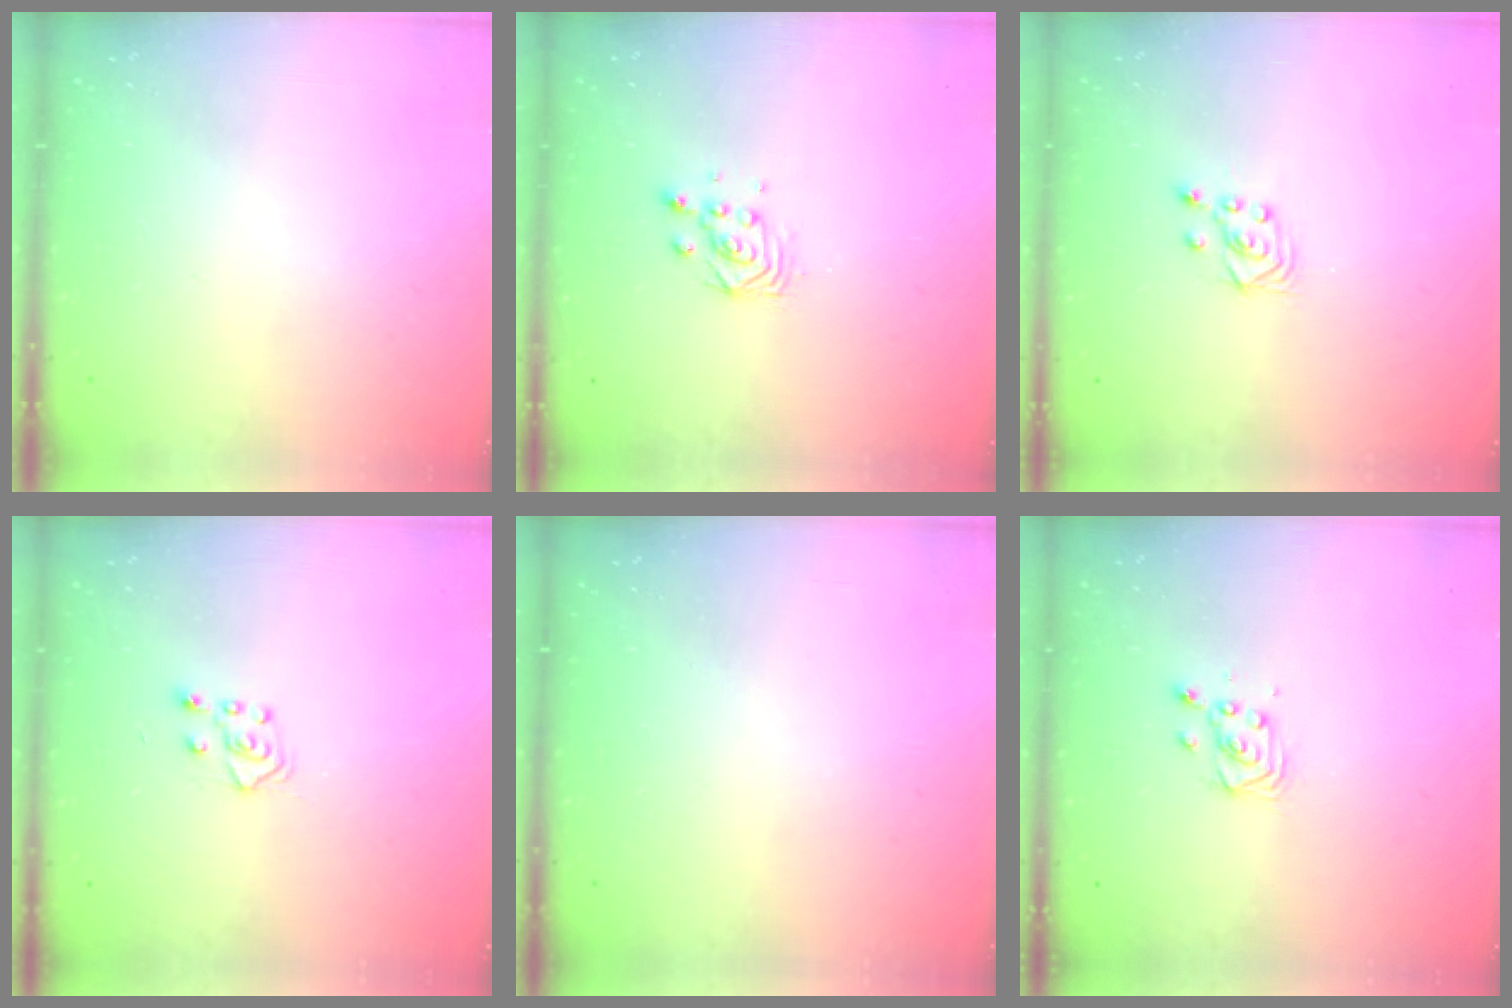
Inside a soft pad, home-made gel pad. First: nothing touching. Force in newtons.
{"total": 2.8, "press": 2.8, "slide": 0.3}
{"total": 2.6, "press": 2.5, "slide": 1.0}
{"total": 4.8, "press": 4.7, "slide": 0.7}
{"total": 0.0}
{"total": 3.5, "press": 3.5, "slide": 0.4}